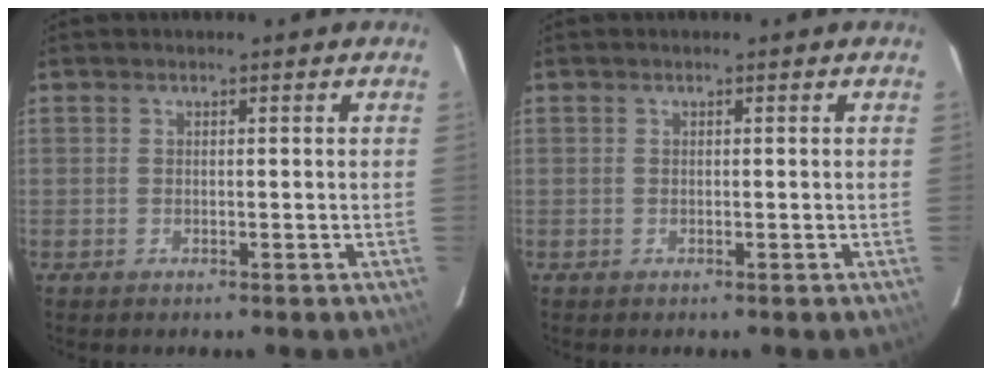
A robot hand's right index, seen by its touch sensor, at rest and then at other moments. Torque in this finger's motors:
{"motor_torque": [0.01, 0.01, 0.00, 0.00]}